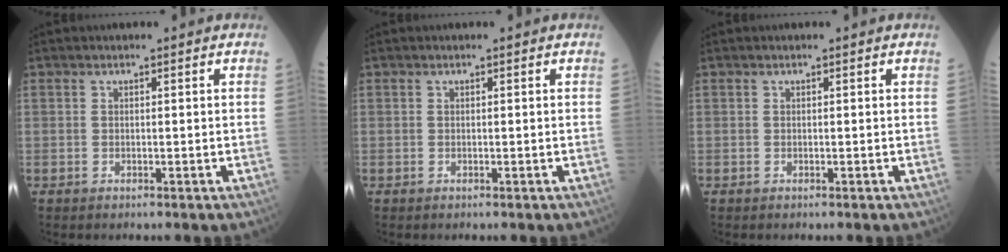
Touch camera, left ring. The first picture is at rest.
{"total": 0.0}
{"total": 0.0}